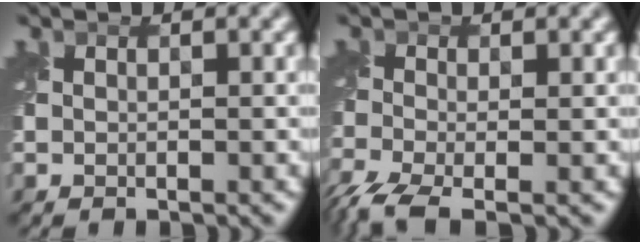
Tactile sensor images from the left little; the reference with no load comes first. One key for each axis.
{"total": 5.2, "fx": -3.4, "fy": 1.8, "fz": 3.5, "tx": -0.084, "ty": -0.021, "tz": -0.076}